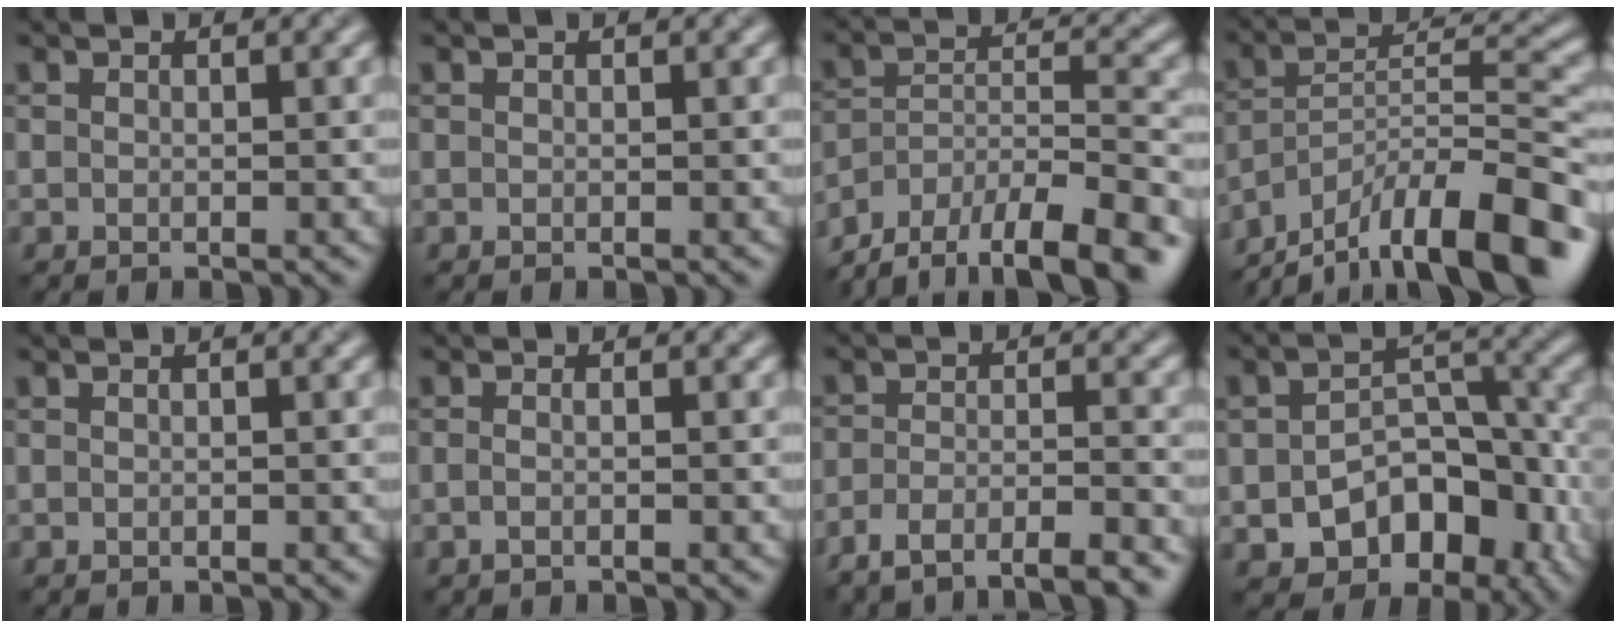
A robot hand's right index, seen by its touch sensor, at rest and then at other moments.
{"total": 0.0}
{"total": 14.5, "force": [-11.9, 5.7, 6.0], "torque": [-0.104, 0.007, -0.172]}
{"total": 14.5, "force": [-11.2, 3.9, 8.5], "torque": [-0.143, 0.019, -0.183]}
{"total": 0.0}
{"total": 0.9, "force": [-0.3, 0.2, 0.8], "torque": [-0.017, -0.003, -0.008]}
{"total": 5.9, "force": [-4.8, 1.3, 3.1], "torque": [-0.054, -0.003, -0.080]}
{"total": 9.6, "force": [-3.6, 6.1, 6.5], "torque": [-0.101, -0.019, -0.040]}